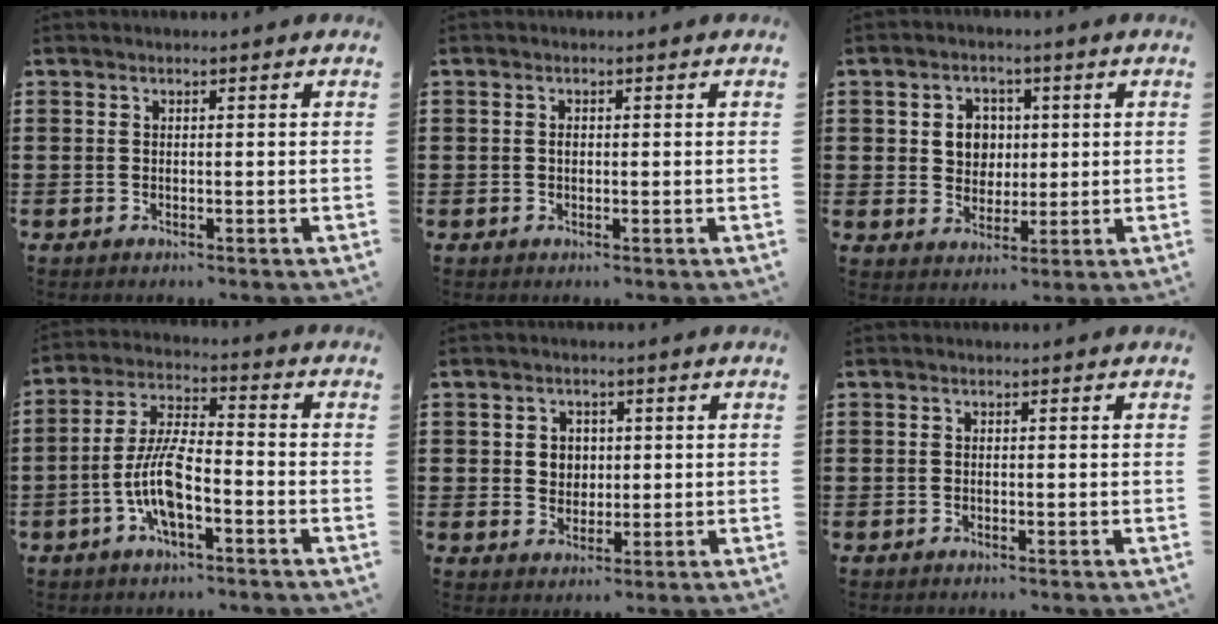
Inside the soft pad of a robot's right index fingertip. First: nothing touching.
{"total": 0.8, "force": [0.0, 0.5, 0.7], "torque": [-0.015, -0.001, 0.000]}
{"total": 5.2, "force": [0.9, 4.6, 2.2], "torque": [-0.054, 0.013, 0.011]}
{"total": 9.0, "force": [-3.1, 3.0, 7.9], "torque": [-0.184, -0.008, -0.066]}
{"total": 3.0, "force": [0.5, 2.8, 1.1], "torque": [-0.034, 0.008, 0.007]}
{"total": 0.0}